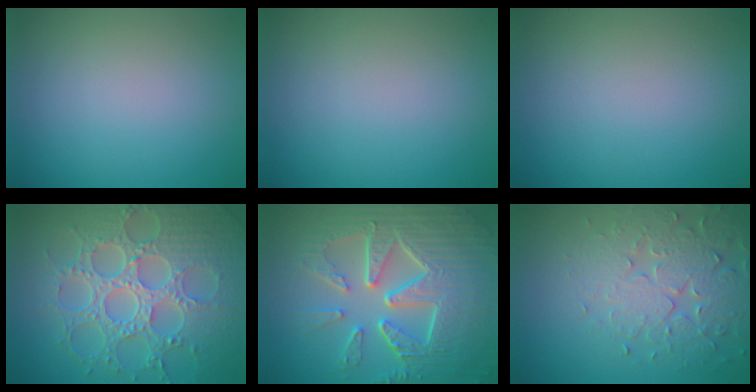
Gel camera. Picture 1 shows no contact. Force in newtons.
{"total": 0.0}
{"total": 0.0}
{"total": 8.7, "press": 6.6, "slide": 5.8}
{"total": 10.0, "press": 6.7, "slide": 7.4}
{"total": 5.1, "press": 4.7, "slide": 1.9}